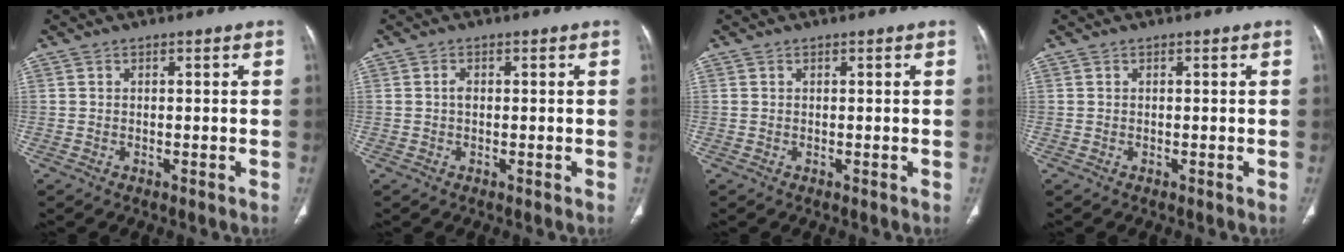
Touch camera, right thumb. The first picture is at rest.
{"total": 1.1, "force": [0.0, 0.7, 0.8], "torque": [-0.013, 0.002, -0.002]}
{"total": 0.0}
{"total": 0.0}